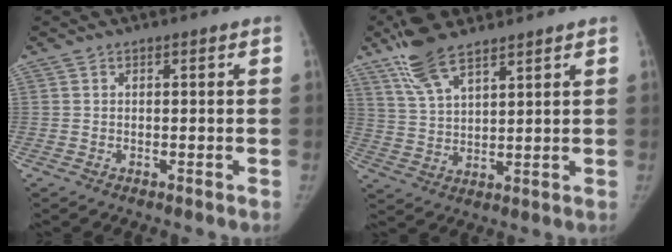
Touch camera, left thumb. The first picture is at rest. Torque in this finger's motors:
{"motor_torque": [0.68, -0.19, 1.03, -1.28, 0.28]}